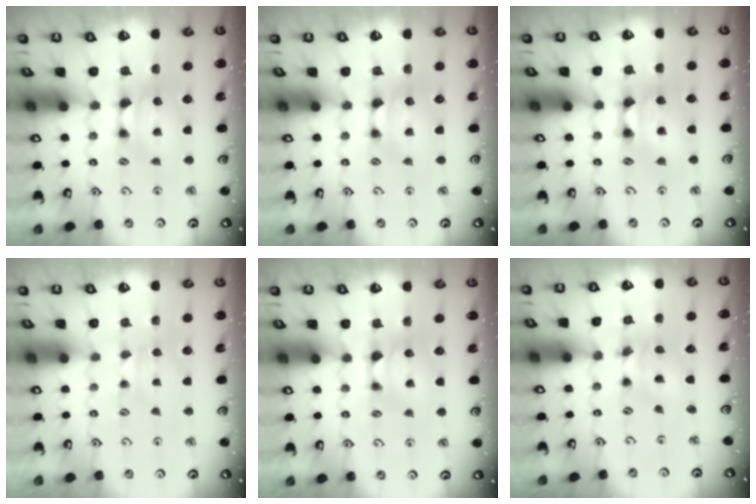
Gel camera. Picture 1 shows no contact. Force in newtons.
{"total": 0.0}
{"total": 2.6, "press": 2.6, "slide": 0.2}
{"total": 1.6, "press": 1.5, "slide": 0.5}
{"total": 0.8, "press": 0.5, "slide": 0.6}
{"total": 1.8, "press": 1.3, "slide": 1.2}